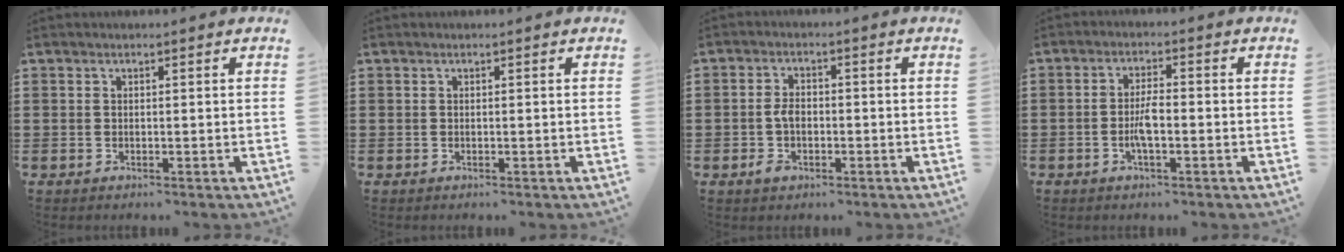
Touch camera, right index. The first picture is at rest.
{"total": 0.0}
{"total": 3.4, "force": [-0.9, 2.1, 2.5], "torque": [-0.063, -0.002, -0.021]}
{"total": 3.6, "force": [-1.1, 0.9, 3.3], "torque": [-0.074, -0.002, -0.024]}